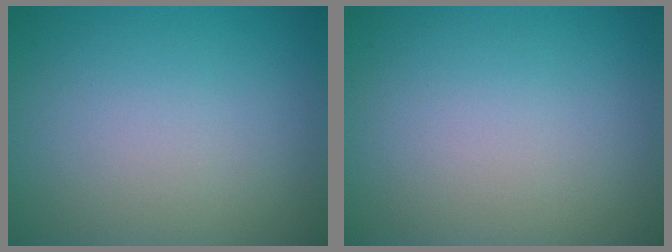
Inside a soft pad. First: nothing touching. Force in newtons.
{"total": 0.0}